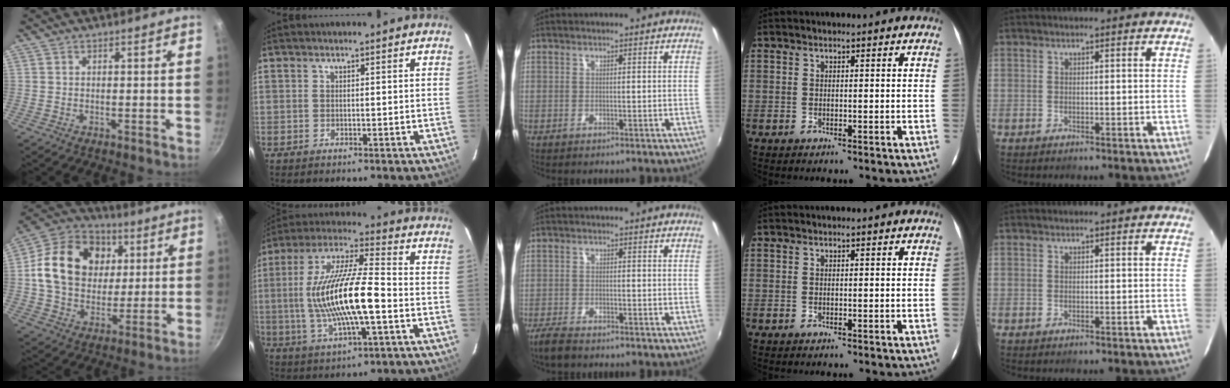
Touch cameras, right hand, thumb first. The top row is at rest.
{"thumb": {"total": 20.7, "force": [4.2, 16.1, 12.3], "torque": [-0.192, 0.010, 0.065]}, "index": {"total": 17.8, "force": [-2.4, 3.6, 17.2], "torque": [-0.337, 0.000, -0.043]}, "middle": {"total": 4.1, "force": [-3.6, 1.0, 1.8], "torque": [-0.057, -0.012, -0.070]}}